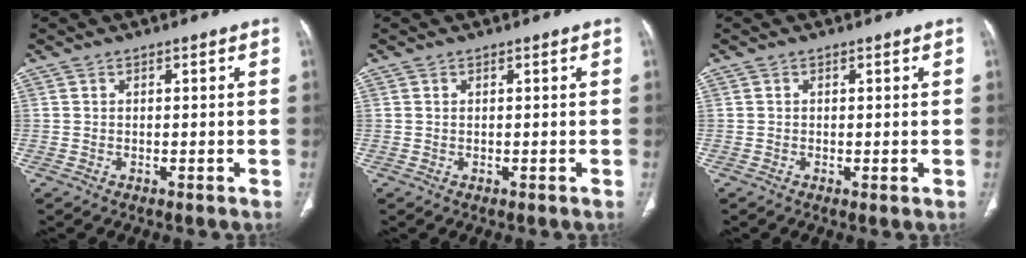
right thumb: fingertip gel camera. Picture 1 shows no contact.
{"total": 0.0}
{"total": 0.6, "force": [-0.1, 0.1, 0.5], "torque": [-0.013, -0.004, -0.001]}